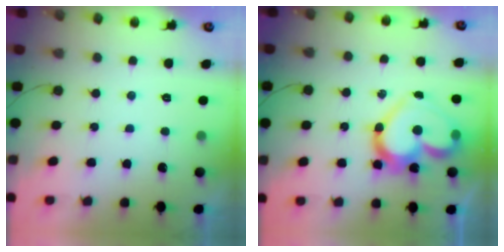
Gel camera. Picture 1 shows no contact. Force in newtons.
{"total": 18.6, "press": 18.5, "slide": 2.0}